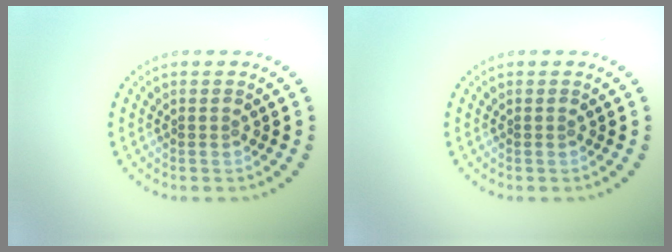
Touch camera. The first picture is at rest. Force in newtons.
{"total": 0.0}